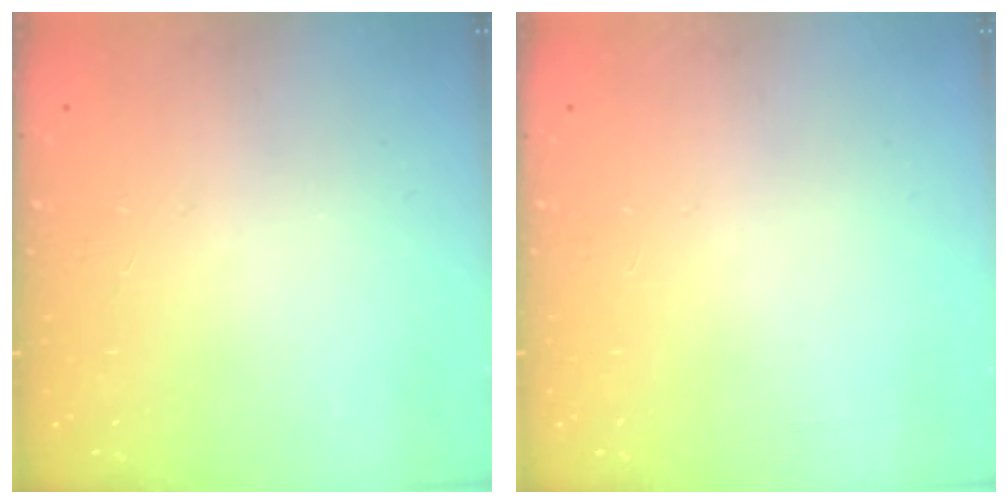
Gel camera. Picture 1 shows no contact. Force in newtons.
{"total": 0.0}